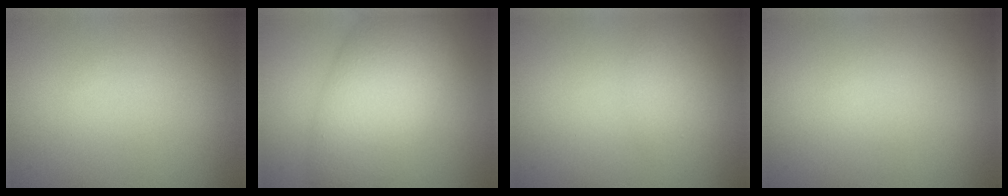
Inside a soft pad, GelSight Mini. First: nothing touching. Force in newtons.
{"total": 8.4, "press": 8.3, "slide": 0.4}
{"total": 1.4, "press": 1.4, "slide": 0.1}
{"total": 0.0}